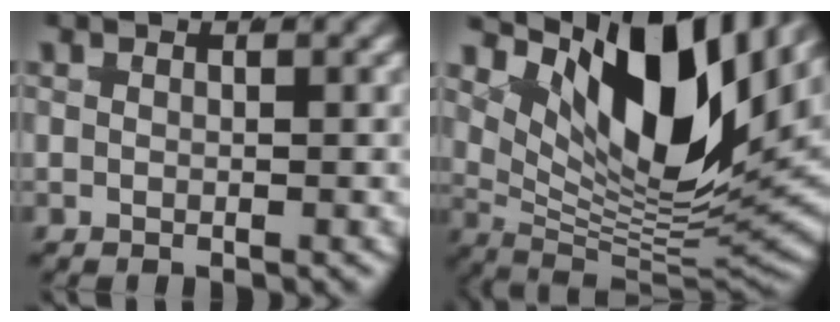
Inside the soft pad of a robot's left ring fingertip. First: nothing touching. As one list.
[{"total": 16.2, "force": [4.5, 8.8, 12.9], "torque": [-0.194, 0.002, 0.061]}]